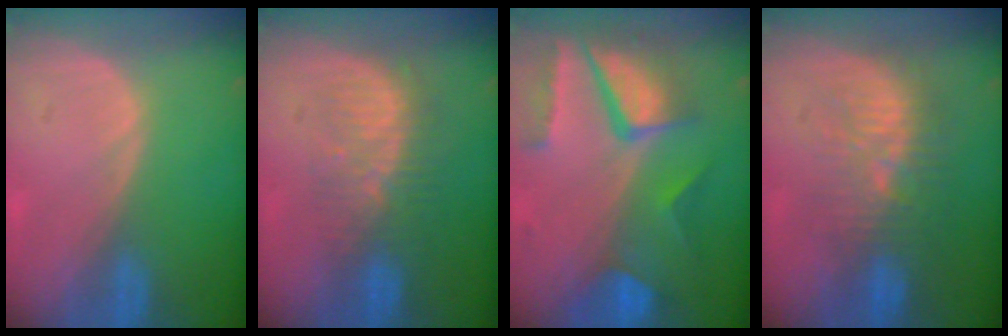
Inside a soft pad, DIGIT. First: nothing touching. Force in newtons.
{"total": 8.1, "press": 7.4, "slide": 3.3}
{"total": 10.5, "press": 8.7, "slide": 6.0}
{"total": 9.5, "press": 9.1, "slide": 2.8}